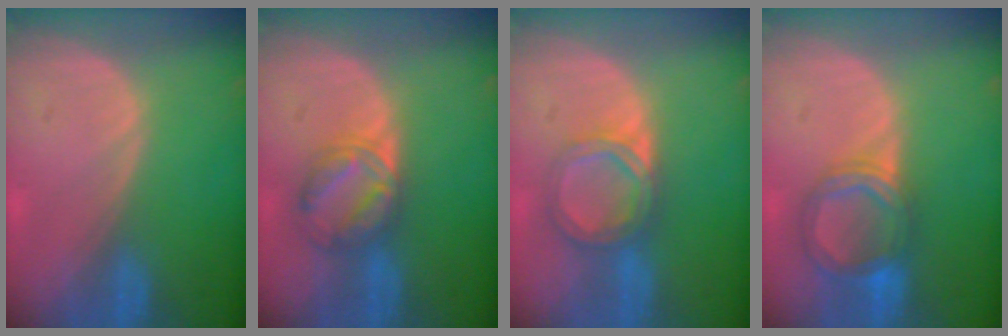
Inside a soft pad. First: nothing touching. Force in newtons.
{"total": 5.8, "press": 5.8, "slide": 0.0}
{"total": 5.9, "press": 5.2, "slide": 2.7}
{"total": 6.2, "press": 6.1, "slide": 1.2}